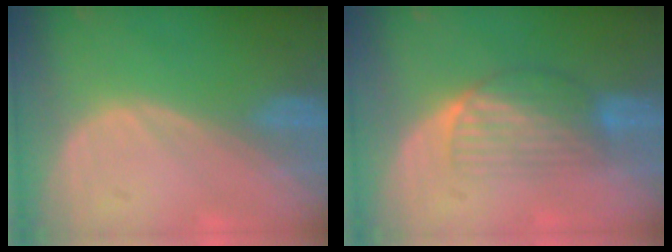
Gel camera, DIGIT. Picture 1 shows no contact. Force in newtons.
{"total": 6.8, "press": 6.0, "slide": 3.2}